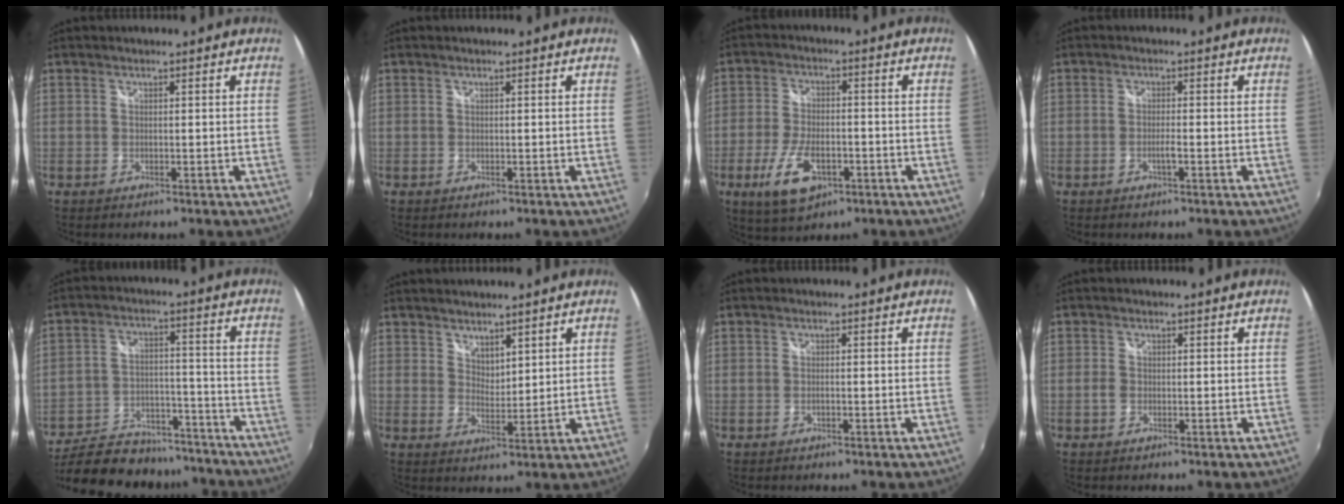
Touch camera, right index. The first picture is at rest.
{"total": 0.0}
{"total": 10.5, "force": [-4.6, 5.2, 7.9], "torque": [-0.169, -0.009, -0.078]}
{"total": 1.7, "force": [-0.9, 0.1, 1.4], "torque": [-0.030, 0.001, -0.018]}
{"total": 24.3, "force": [-20.3, 9.9, 9.0], "torque": [-0.191, 0.018, -0.275]}
{"total": 3.7, "force": [3.1, 1.6, 1.1], "torque": [-0.011, -0.004, 0.057]}
{"total": 0.8, "force": [-0.4, 0.2, 0.6], "torque": [-0.014, -0.001, -0.008]}
{"total": 1.3, "force": [-0.5, 1.0, 0.7], "torque": [-0.012, 0.003, -0.010]}